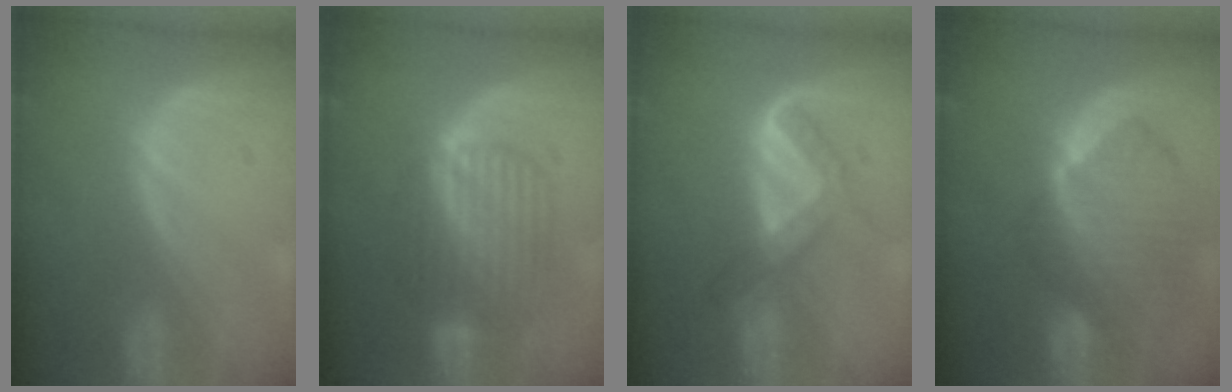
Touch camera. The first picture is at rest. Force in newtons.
{"total": 7.7, "press": 7.7, "slide": 0.2}
{"total": 5.4, "press": 5.0, "slide": 2.0}
{"total": 10.4, "press": 9.0, "slide": 5.1}